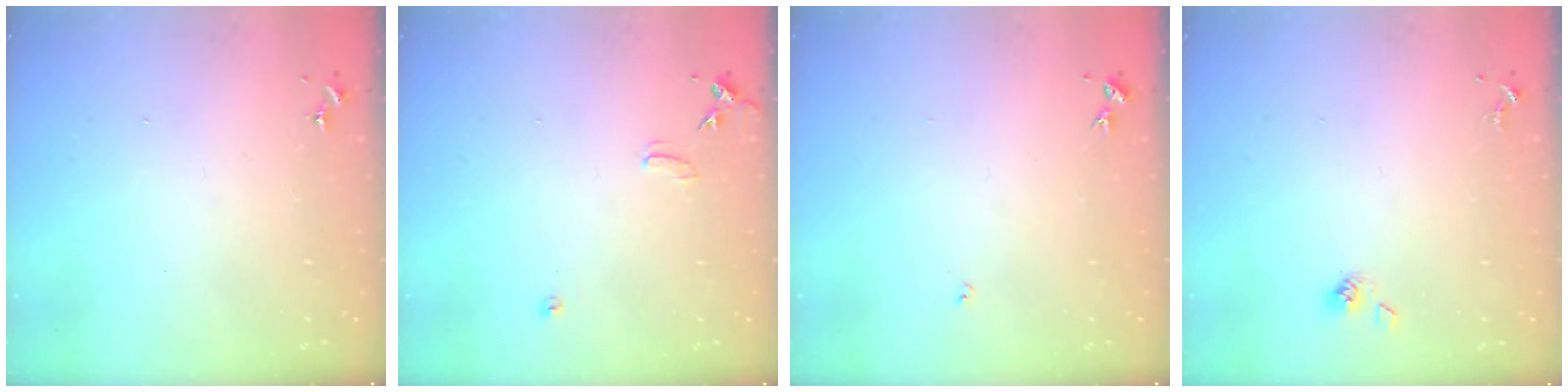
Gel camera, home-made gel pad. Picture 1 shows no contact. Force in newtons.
{"total": 7.0, "press": 7.0, "slide": 0.6}
{"total": 3.0, "press": 3.0, "slide": 0.4}
{"total": 4.6, "press": 4.1, "slide": 2.2}